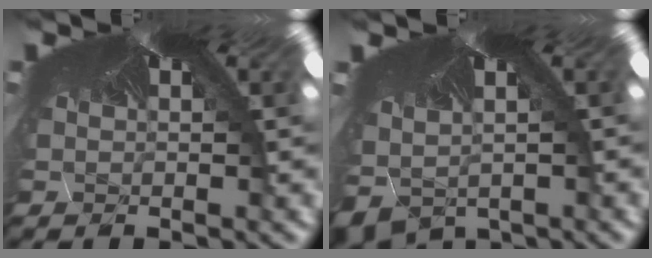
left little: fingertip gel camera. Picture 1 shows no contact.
{"total": 4.9, "force": [-4.9, -0.3, -0.1], "torque": [-0.021, -0.055, -0.054]}